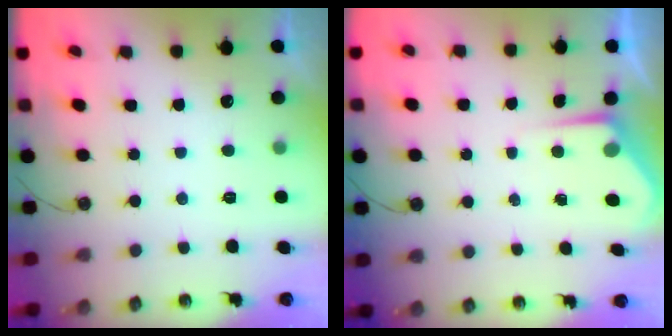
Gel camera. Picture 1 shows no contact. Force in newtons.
{"total": 3.8, "press": 3.8, "slide": 0.5}